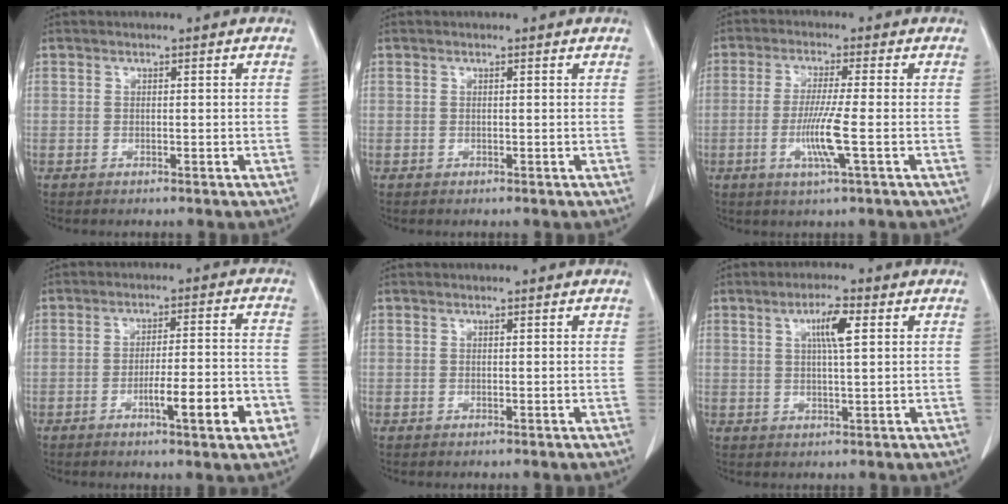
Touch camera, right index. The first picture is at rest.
{"total": 0.0}
{"total": 6.6, "force": [-1.7, -0.8, 6.3], "torque": [-0.124, -0.016, -0.035]}
{"total": 9.0, "force": [-3.9, 0.7, 8.1], "torque": [-0.118, 0.003, -0.055]}
{"total": 0.0}
{"total": 4.9, "force": [1.7, 0.5, 4.6], "torque": [-0.082, 0.001, 0.030]}